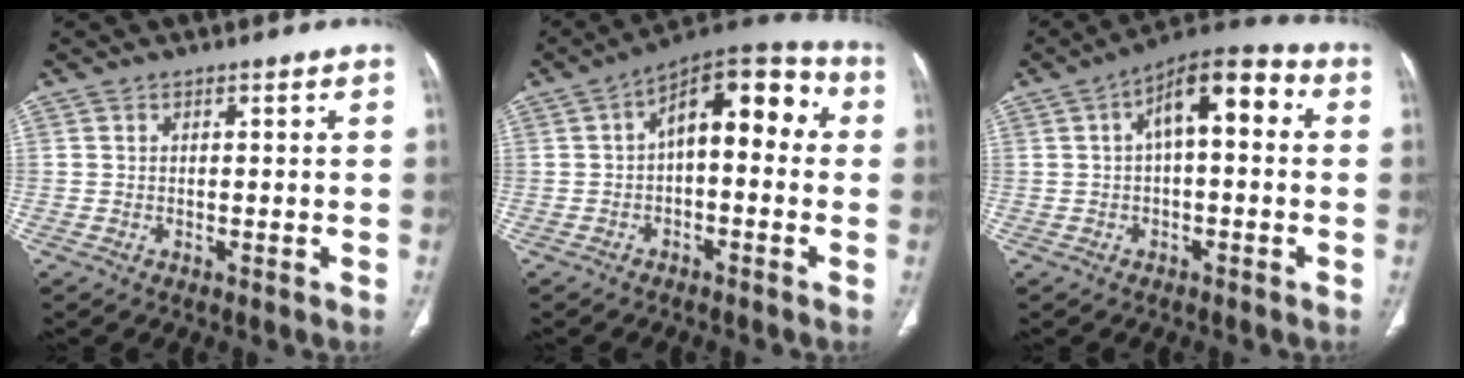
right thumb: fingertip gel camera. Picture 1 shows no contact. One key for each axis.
{"total": 13.1, "fx": 1.3, "fy": 6.7, "fz": 11.2, "tx": -0.126, "ty": 0.049, "tz": 0.006}
{"total": 11.6, "fx": 2.1, "fy": 5.1, "fz": 10.2, "tx": -0.140, "ty": 0.037, "tz": 0.023}